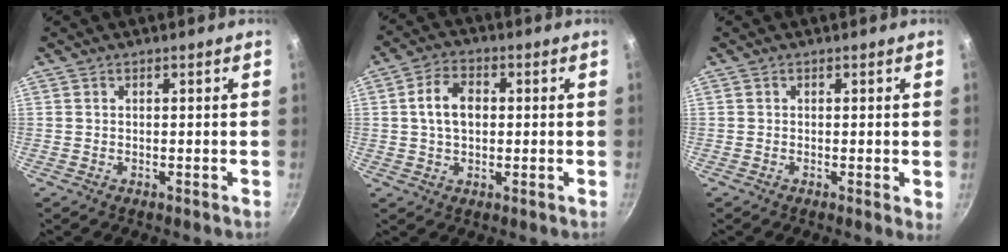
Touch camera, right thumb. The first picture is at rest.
{"total": 7.4, "force": [0.8, 5.0, 5.4], "torque": [-0.084, 0.014, 0.007]}
{"total": 1.5, "force": [-0.1, 0.3, 1.5], "torque": [-0.021, -0.004, -0.003]}